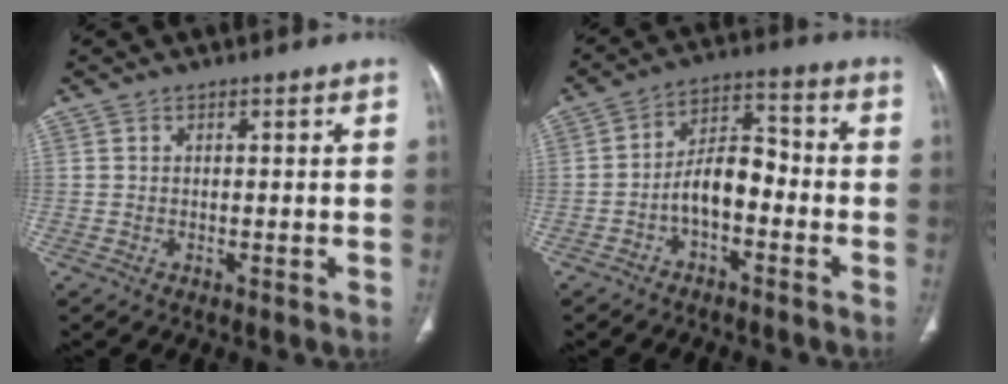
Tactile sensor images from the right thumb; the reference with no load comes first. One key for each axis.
{"total": 8.4, "fx": -2.9, "fy": 4.6, "fz": 6.3, "tx": -0.094, "ty": 0.046, "tz": -0.058}